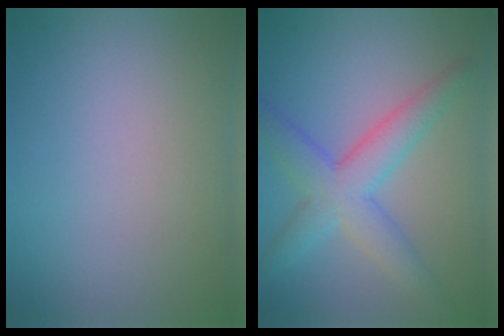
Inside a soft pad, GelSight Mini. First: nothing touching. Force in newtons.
{"total": 5.2, "press": 5.2, "slide": 0.1}